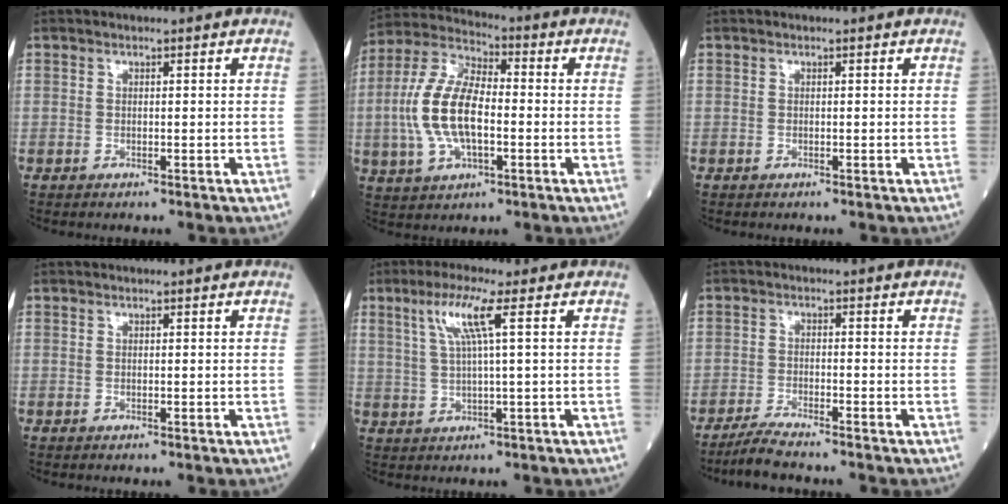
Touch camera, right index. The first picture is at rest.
{"total": 13.5, "force": [-1.4, 6.1, 12.0], "torque": [-0.262, 0.016, -0.029]}
{"total": 0.0}
{"total": 0.0}
{"total": 6.2, "force": [2.5, -0.5, 5.6], "torque": [-0.115, 0.008, 0.051]}
{"total": 4.7, "force": [-4.2, -0.4, 2.0], "torque": [-0.041, -0.016, -0.082]}